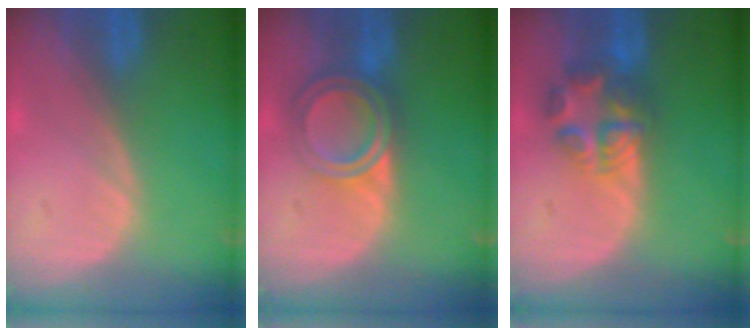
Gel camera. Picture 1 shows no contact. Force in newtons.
{"total": 6.5, "press": 5.5, "slide": 3.4}
{"total": 6.1, "press": 6.0, "slide": 1.2}